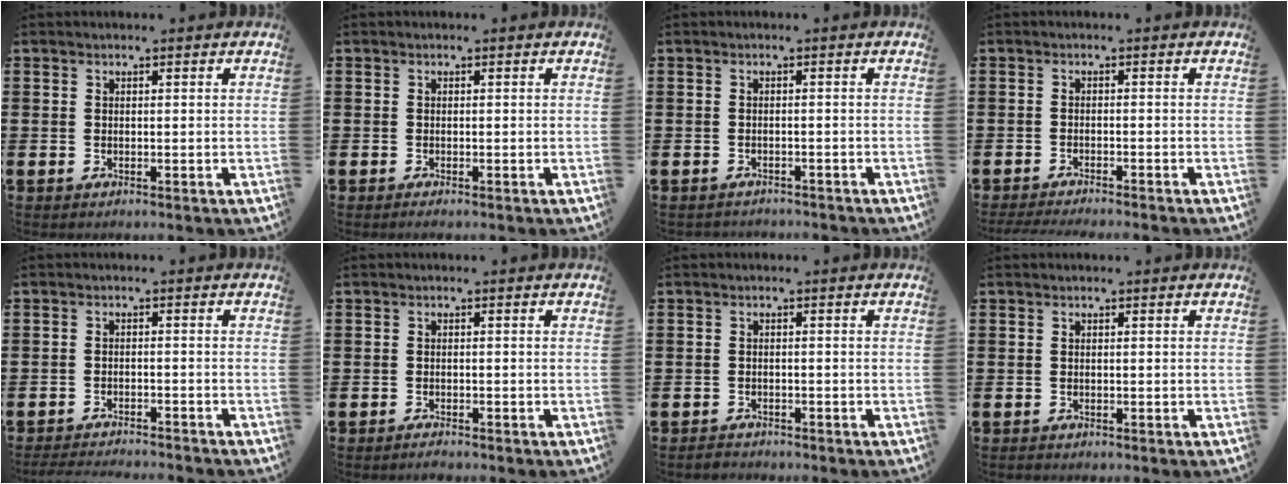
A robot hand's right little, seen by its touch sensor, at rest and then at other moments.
{"total": 0.0}
{"total": 0.9, "force": [-0.9, 0.0, -0.1], "torque": [-0.001, 0.000, -0.018]}
{"total": 1.4, "force": [-1.3, -0.1, 0.4], "torque": [-0.005, 0.002, -0.027]}
{"total": 2.2, "force": [-2.2, -0.1, 0.1], "torque": [-0.004, 0.003, -0.045]}
{"total": 0.6, "force": [-0.6, 0.1, 0.1], "torque": [0.004, -0.006, -0.014]}
{"total": 0.7, "force": [-0.7, 0.2, -0.2], "torque": [0.001, 0.002, -0.015]}
{"total": 0.0}